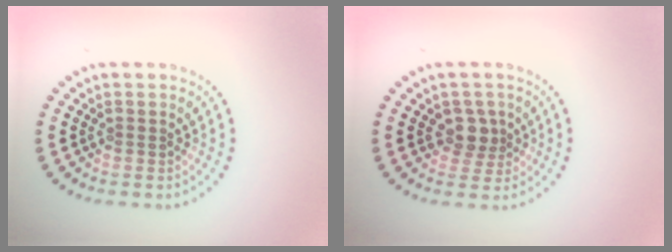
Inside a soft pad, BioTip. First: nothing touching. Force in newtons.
{"total": 2.1, "press": 1.8, "slide": 1.0}